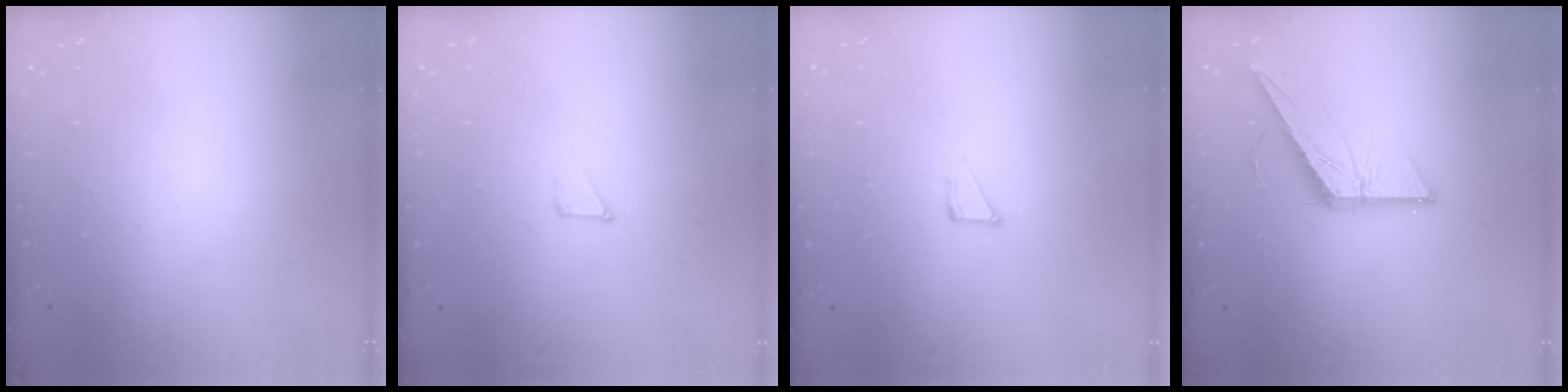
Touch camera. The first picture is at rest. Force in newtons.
{"total": 1.6, "press": 1.6, "slide": 0.1}
{"total": 2.8, "press": 2.8, "slide": 0.2}
{"total": 13.9, "press": 13.9, "slide": 0.5}